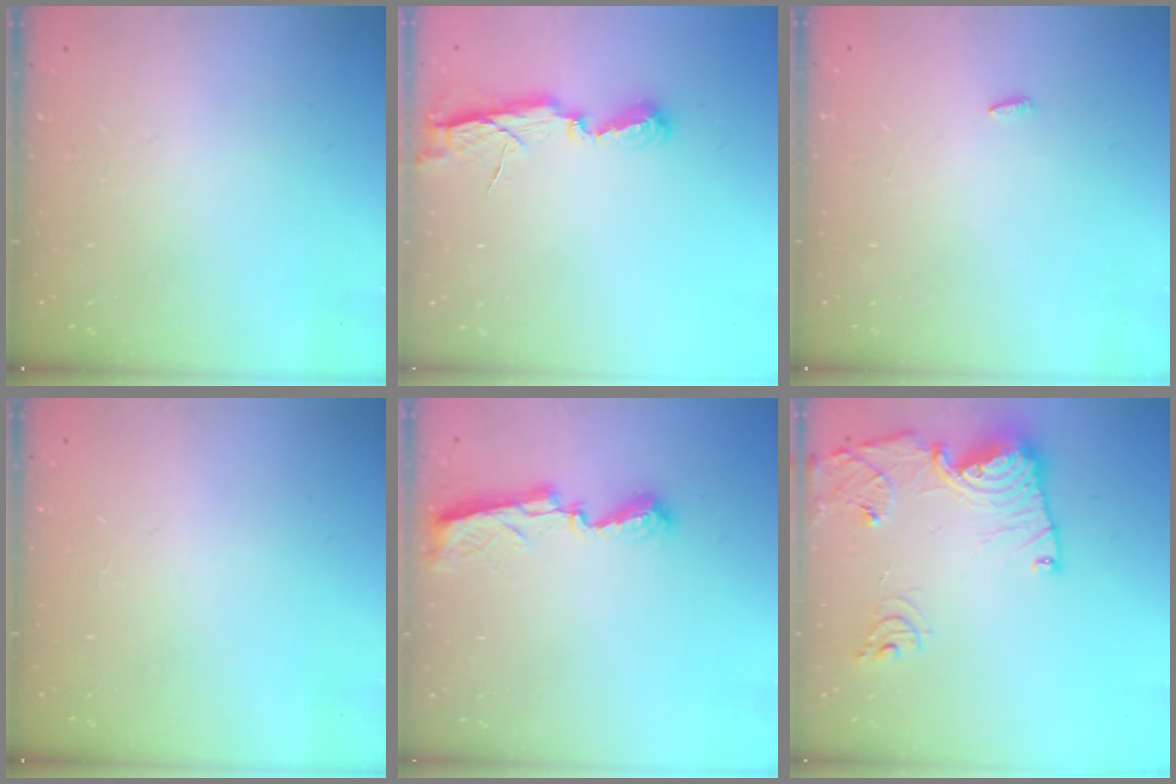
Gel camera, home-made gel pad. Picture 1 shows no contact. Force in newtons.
{"total": 6.9, "press": 6.9, "slide": 0.1}
{"total": 2.1, "press": 1.9, "slide": 0.7}
{"total": 0.0}
{"total": 8.0, "press": 8.0, "slide": 0.4}
{"total": 16.7, "press": 16.6, "slide": 1.6}